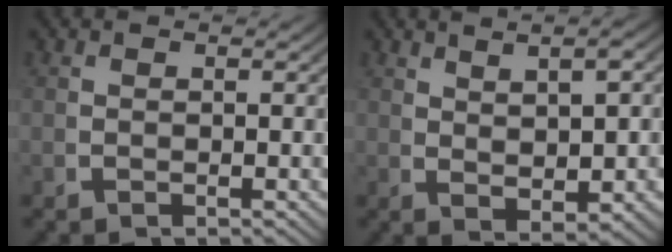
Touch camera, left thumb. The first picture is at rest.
{"total": 4.8, "force": [2.0, 1.9, 3.9], "torque": [-0.052, 0.003, 0.042]}